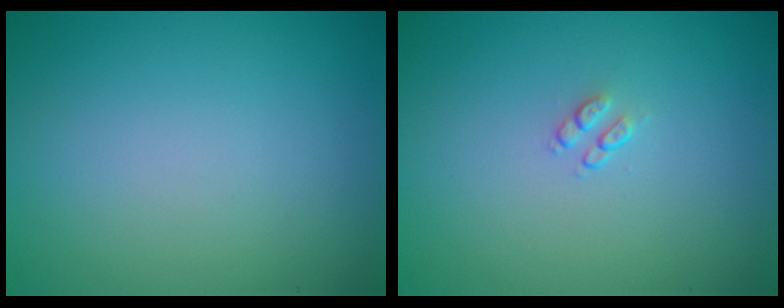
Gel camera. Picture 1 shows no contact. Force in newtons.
{"total": 0.9, "press": 0.6, "slide": 0.7}